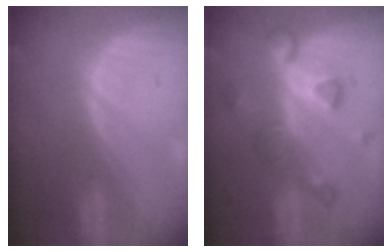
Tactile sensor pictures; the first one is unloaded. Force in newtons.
{"total": 7.7, "press": 6.7, "slide": 3.7}